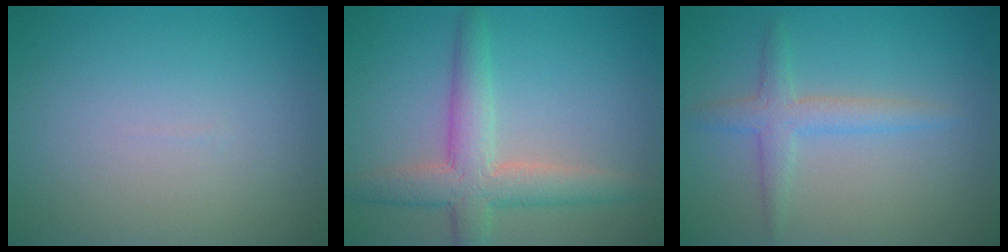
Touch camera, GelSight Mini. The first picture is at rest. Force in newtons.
{"total": 4.9, "press": 4.9, "slide": 0.2}
{"total": 2.5, "press": 2.5, "slide": 0.0}